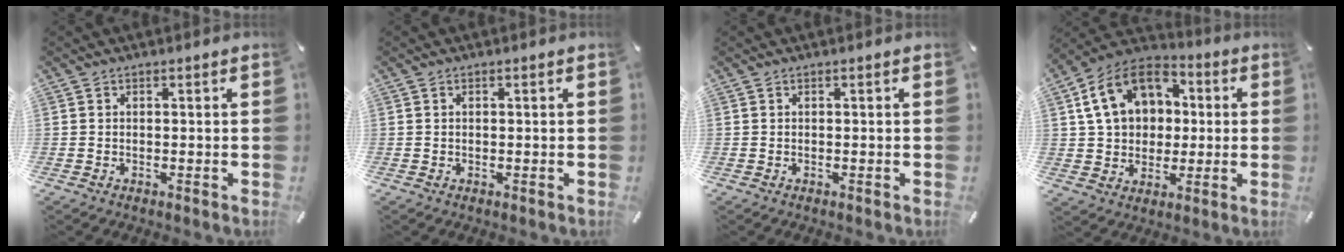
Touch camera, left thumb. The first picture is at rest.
{"total": 0.0}
{"total": 0.0}
{"total": 15.5, "force": [3.4, 12.8, 8.1], "torque": [-0.162, 0.002, 0.068]}